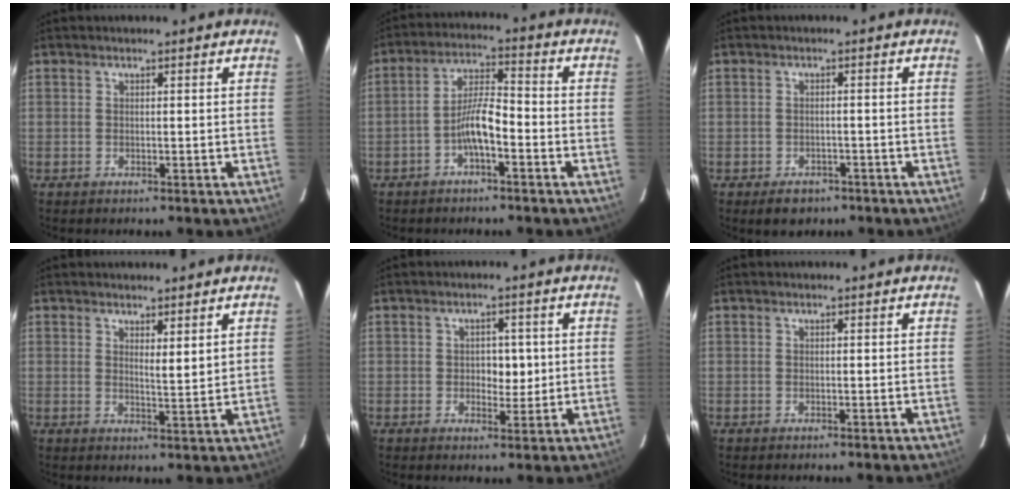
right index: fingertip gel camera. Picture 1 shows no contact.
{"total": 6.4, "force": [-2.6, 1.4, 5.7], "torque": [-0.114, 0.018, -0.048]}
{"total": 3.6, "force": [-2.5, 2.3, 1.2], "torque": [-0.018, 0.002, -0.028]}
{"total": 2.7, "force": [1.6, 0.3, 2.1], "torque": [-0.038, -0.013, 0.031]}
{"total": 3.7, "force": [0.2, 2.4, 2.8], "torque": [-0.033, 0.005, 0.007]}
{"total": 0.0}